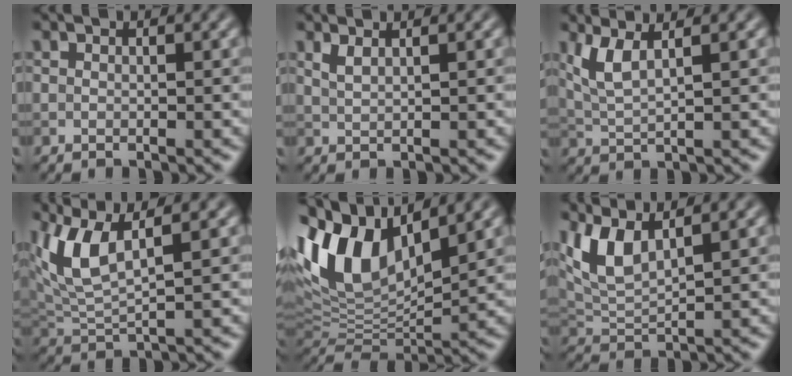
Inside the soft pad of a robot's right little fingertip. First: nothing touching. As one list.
[{"total": 1.4, "force": [0.9, 0.5, 0.9], "torque": [-0.015, 0.001, 0.017]}, {"total": 3.3, "force": [1.6, 0.9, 2.7], "torque": [-0.060, 0.000, 0.036]}, {"total": 5.4, "force": [2.7, 1.7, 4.3], "torque": [-0.107, 0.002, 0.058]}, {"total": 10.3, "force": [4.8, 4.8, 7.8], "torque": [-0.163, 0.012, 0.087]}, {"total": 4.6, "force": [2.6, 1.6, 3.4], "torque": [-0.088, 0.002, 0.055]}]